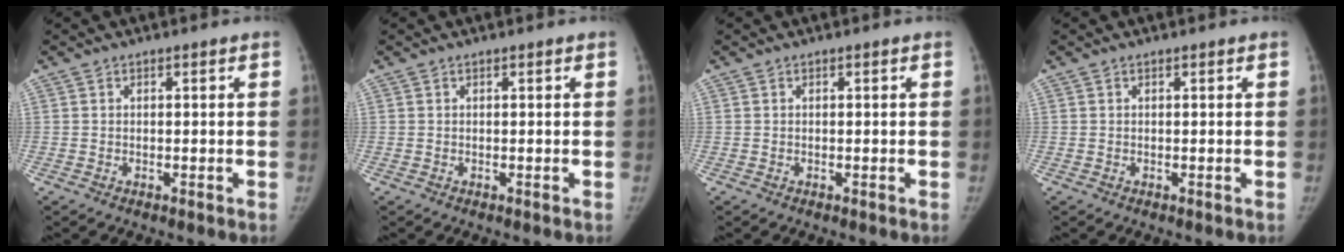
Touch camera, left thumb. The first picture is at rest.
{"total": 0.0}
{"total": 0.0}
{"total": 0.0}